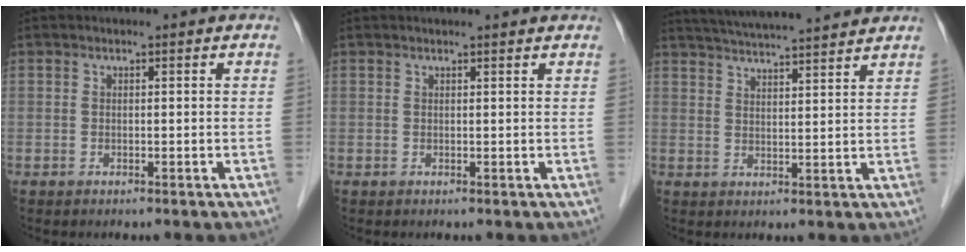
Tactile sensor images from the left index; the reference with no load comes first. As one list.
[{"total": 3.0, "force": [2.9, -0.1, 0.9], "torque": [-0.014, 0.014, 0.030]}, {"total": 14.4, "force": [13.2, 0.2, 5.7], "torque": [-0.103, 0.025, 0.188]}]